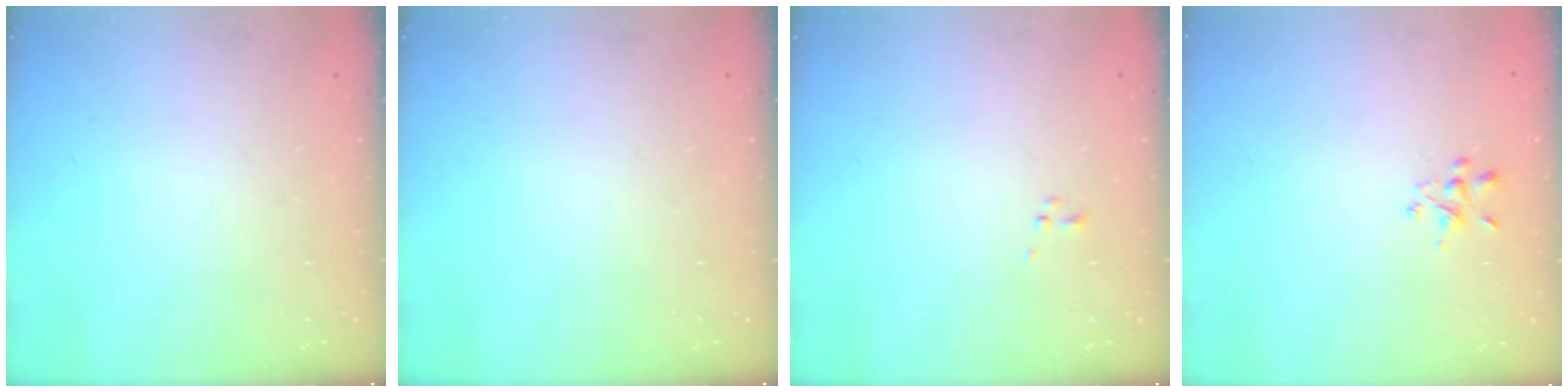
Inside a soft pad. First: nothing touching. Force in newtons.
{"total": 0.0}
{"total": 0.0}
{"total": 2.2, "press": 2.0, "slide": 1.0}